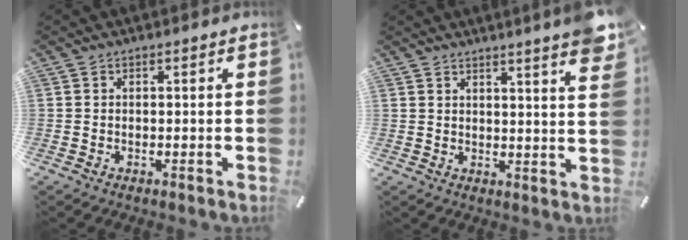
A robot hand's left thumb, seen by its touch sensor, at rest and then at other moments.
{"total": 6.0, "force": [4.8, 0.5, 3.5], "torque": [-0.051, -0.030, 0.079]}